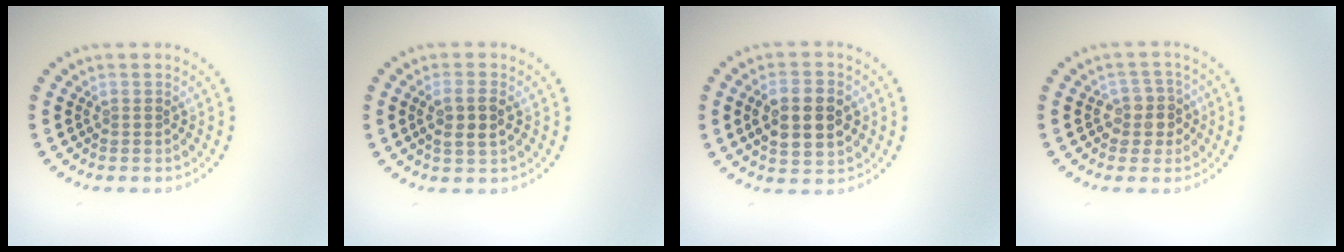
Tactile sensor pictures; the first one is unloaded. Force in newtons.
{"total": 2.4, "press": 2.3, "slide": 0.8}
{"total": 5.6, "press": 5.6, "slide": 0.4}
{"total": 2.5, "press": 2.3, "slide": 1.0}